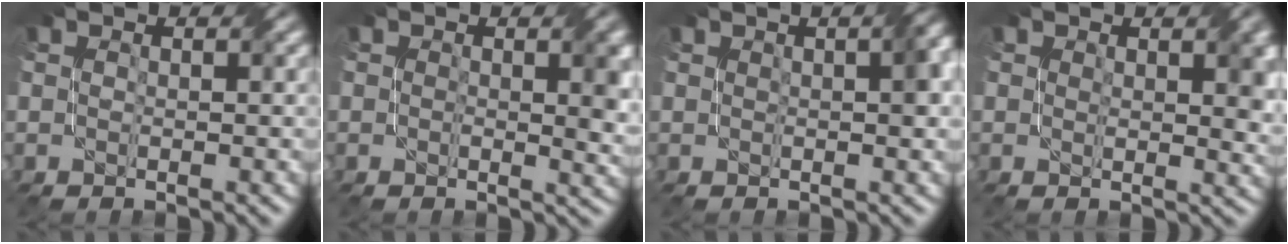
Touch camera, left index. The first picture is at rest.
{"total": 3.4, "force": [0.5, 1.3, 3.1], "torque": [-0.039, -0.001, 0.007]}
{"total": 3.1, "force": [0.7, 0.8, 2.9], "torque": [-0.037, 0.013, 0.010]}
{"total": 3.5, "force": [0.9, 1.7, 2.9], "torque": [-0.033, -0.002, 0.016]}